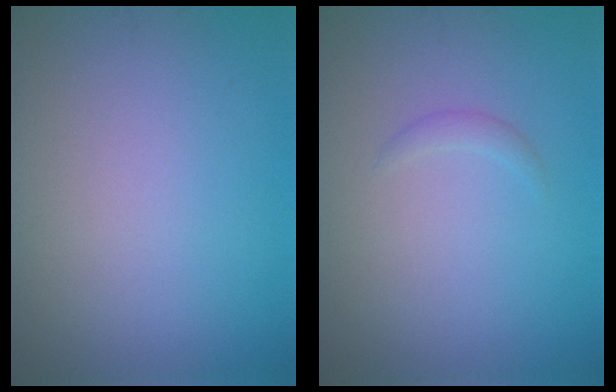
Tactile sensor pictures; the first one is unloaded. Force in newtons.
{"total": 0.7, "press": 0.7, "slide": 0.1}